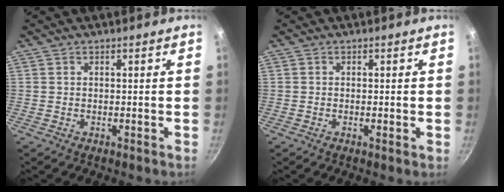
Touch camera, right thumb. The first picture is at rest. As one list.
[{"total": 0.8, "force": [-0.2, 0.2, 0.8], "torque": [-0.014, -0.001, -0.005]}]